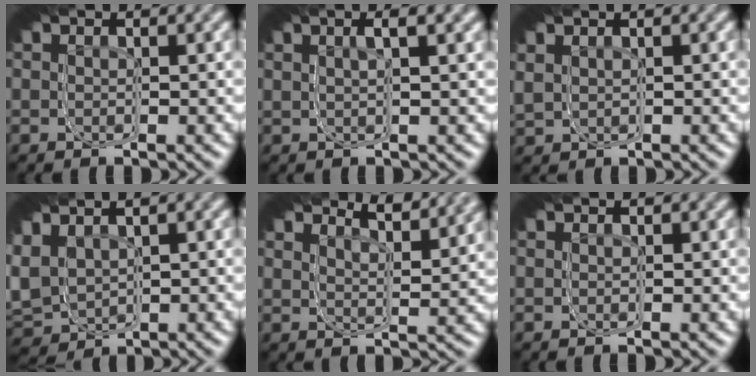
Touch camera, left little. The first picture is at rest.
{"total": 1.0, "force": [0.5, -0.6, 0.6], "torque": [-0.026, 0.008, 0.006]}
{"total": 3.2, "force": [0.3, 2.9, 1.3], "torque": [-0.045, -0.004, 0.004]}
{"total": 5.4, "force": [-0.9, 4.4, 2.9], "torque": [-0.065, -0.014, -0.010]}
{"total": 4.2, "force": [4.2, 0.1, 0.4], "torque": [-0.031, 0.034, 0.052]}
{"total": 0.0}